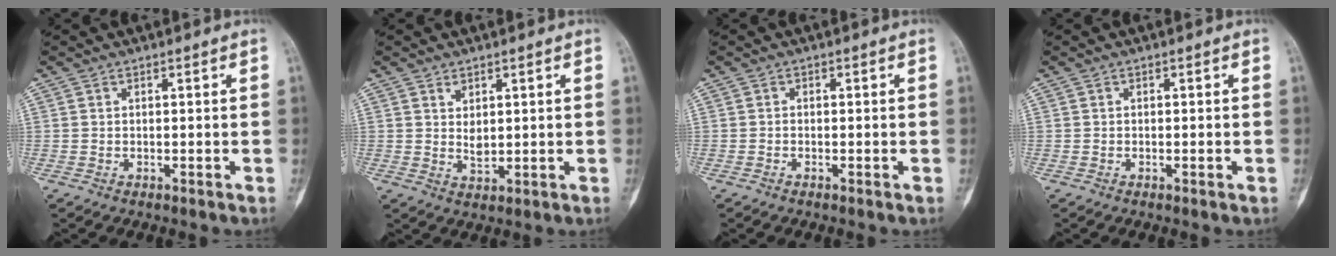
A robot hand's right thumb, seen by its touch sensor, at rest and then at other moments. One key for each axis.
{"total": 2.8, "fx": 1.2, "fy": 1.6, "fz": 1.9, "tx": -0.027, "ty": -0.013, "tz": 0.026}
{"total": 0.5, "fx": -0.3, "fy": 0.3, "fz": 0.3, "tx": -0.001, "ty": 0.001, "tz": -0.010}
{"total": 0.6, "fx": -0.2, "fy": 0.2, "fz": 0.6, "tx": -0.010, "ty": -0.001, "tz": -0.003}